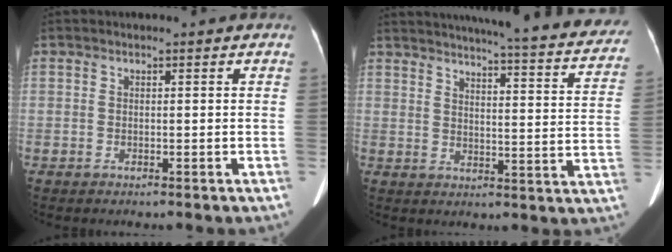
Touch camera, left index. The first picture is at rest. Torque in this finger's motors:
{"motor_torque": [-0.04, -2.10, 0.80, 0.19]}